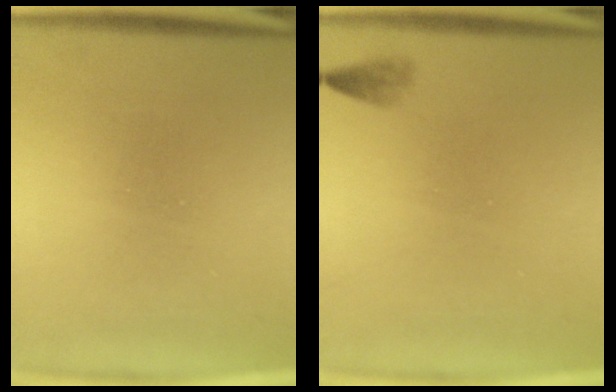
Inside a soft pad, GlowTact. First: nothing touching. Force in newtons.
{"total": 1.4}